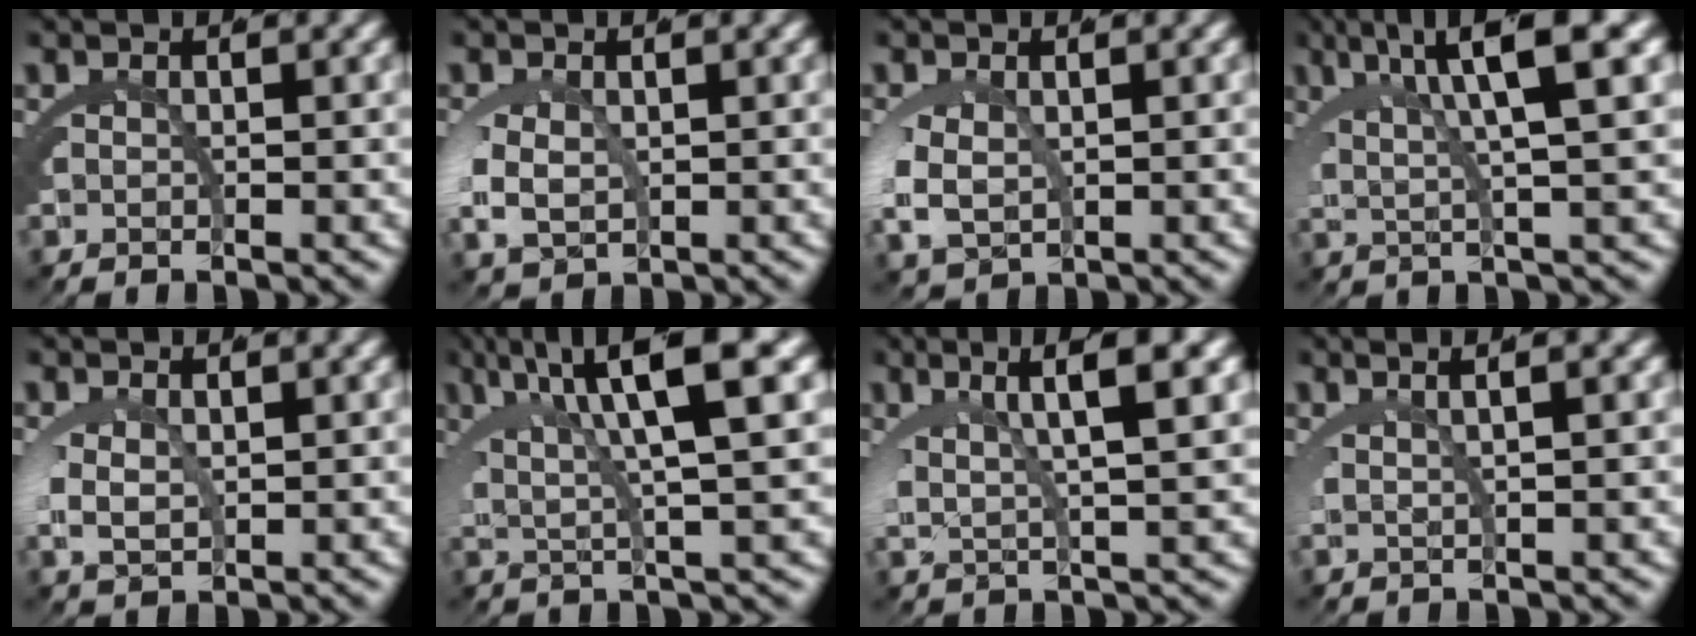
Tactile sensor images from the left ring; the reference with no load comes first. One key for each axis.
{"total": 2.7, "fx": 0.1, "fy": 1.6, "fz": 2.1, "tx": -0.063, "ty": -0.018, "tz": 0.019}
{"total": 3.0, "fx": 0.0, "fy": 1.9, "fz": 2.3, "tx": -0.071, "ty": -0.018, "tz": 0.020}
{"total": 7.4, "fx": 3.8, "fy": 1.3, "fz": 6.2, "tx": -0.092, "ty": 0.013, "tz": 0.059}
{"total": 2.2, "fx": 0.5, "fy": 1.1, "fz": 1.8, "tx": -0.056, "ty": -0.017, "tz": 0.026}
{"total": 8.1, "fx": 3.7, "fy": 1.6, "fz": 7.0, "tx": -0.106, "ty": 0.011, "tz": 0.059}
{"total": 5.9, "fx": 2.9, "fy": 1.2, "fz": 5.0, "tx": -0.090, "ty": 0.007, "tz": 0.052}
{"total": 3.3, "fx": 2.0, "fy": 0.6, "fz": 2.6, "tx": -0.027, "ty": 0.010, "tz": 0.033}